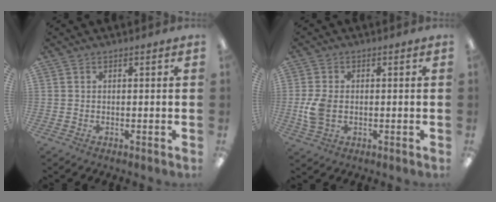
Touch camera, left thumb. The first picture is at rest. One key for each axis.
{"total": 6.2, "fx": -0.6, "fy": 4.2, "fz": 4.5, "tx": -0.094, "ty": -0.003, "tz": -0.014}